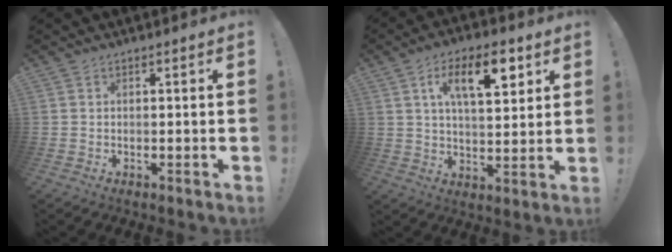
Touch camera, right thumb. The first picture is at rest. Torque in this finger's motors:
{"motor_torque": [1.24, 1.24, 0.21, 0.14, 0.03]}